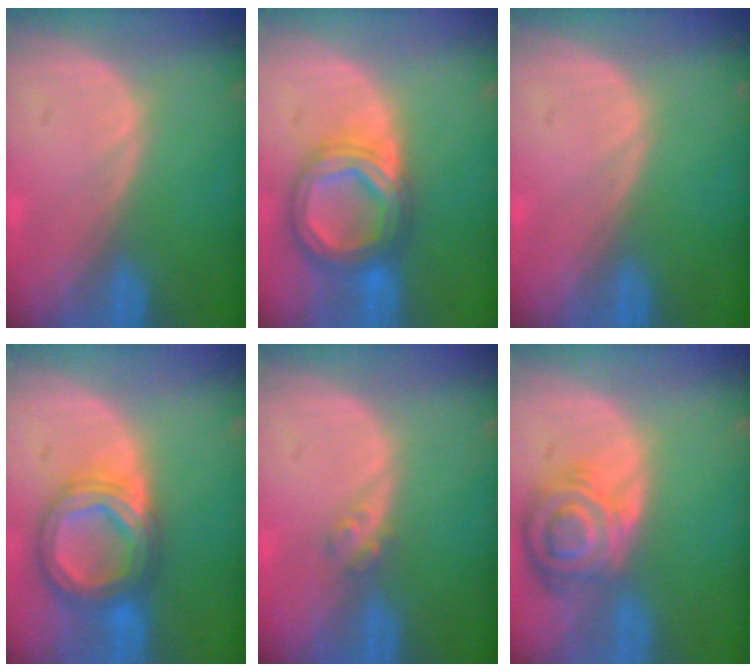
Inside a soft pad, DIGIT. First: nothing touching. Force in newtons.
{"total": 8.4, "press": 8.4, "slide": 0.7}
{"total": 0.0}
{"total": 8.4, "press": 8.4, "slide": 0.7}
{"total": 1.8, "press": 1.5, "slide": 0.9}
{"total": 8.4, "press": 7.4, "slide": 4.0}